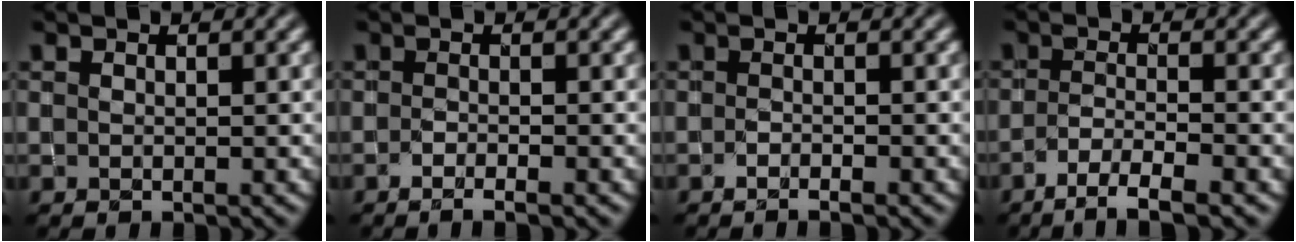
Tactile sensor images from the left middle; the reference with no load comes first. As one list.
[{"total": 1.6, "force": [-1.0, 0.4, 1.2], "torque": [-0.020, -0.004, -0.019]}, {"total": 1.0, "force": [-0.8, 0.2, 0.7], "torque": [-0.011, -0.002, -0.014]}, {"total": 3.6, "force": [-2.4, 0.6, 2.6], "torque": [-0.047, 0.002, -0.049]}]